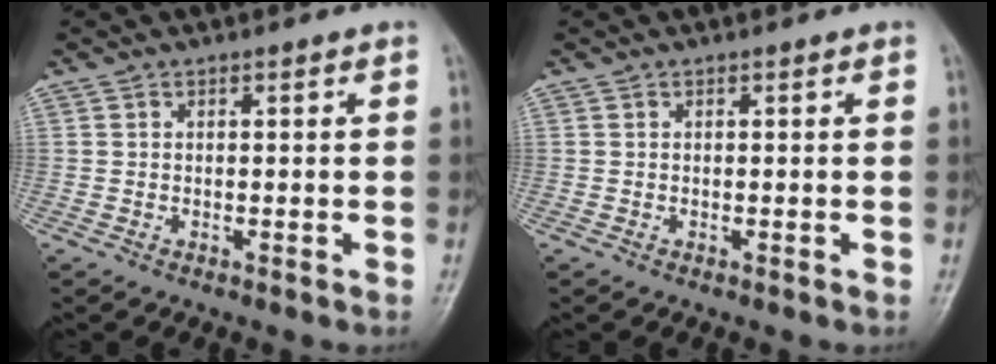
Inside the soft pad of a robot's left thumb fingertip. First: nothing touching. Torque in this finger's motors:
{"motor_torque": [0.04, 0.07, 0.00, 0.00, 0.00]}